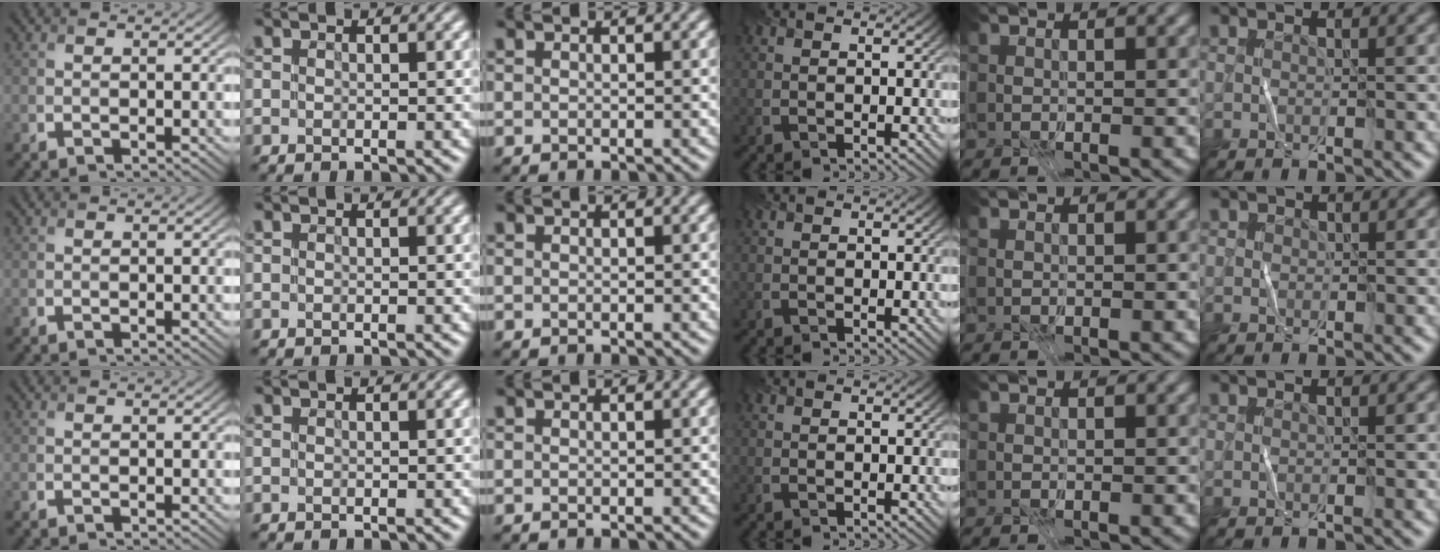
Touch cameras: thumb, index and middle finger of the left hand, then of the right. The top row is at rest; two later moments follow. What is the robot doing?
{"motion": "fold", "object": "coffee filter"}